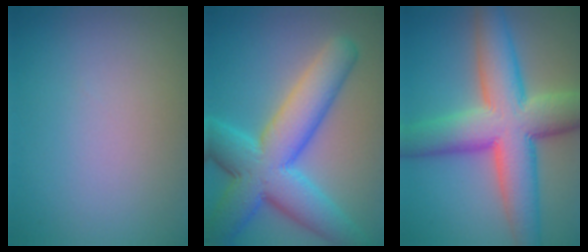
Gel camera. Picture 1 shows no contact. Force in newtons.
{"total": 10.2, "press": 10.2, "slide": 0.2}
{"total": 11.5, "press": 11.5, "slide": 0.4}